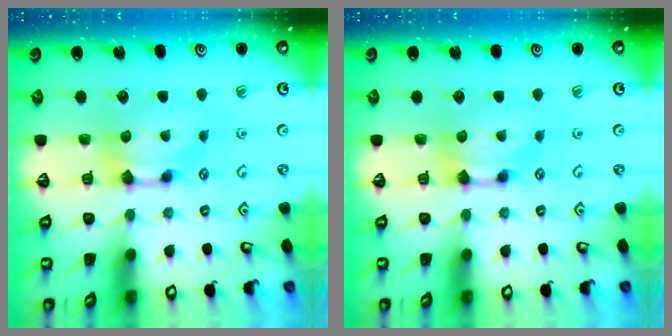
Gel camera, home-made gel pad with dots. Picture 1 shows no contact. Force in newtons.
{"total": 0.0}